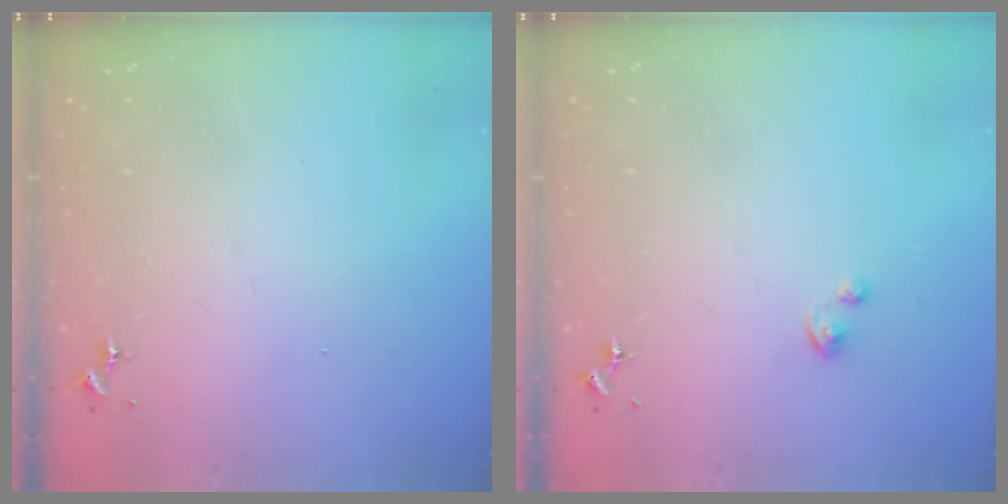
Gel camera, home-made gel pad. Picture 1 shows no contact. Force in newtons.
{"total": 0.9, "press": 0.9, "slide": 0.1}